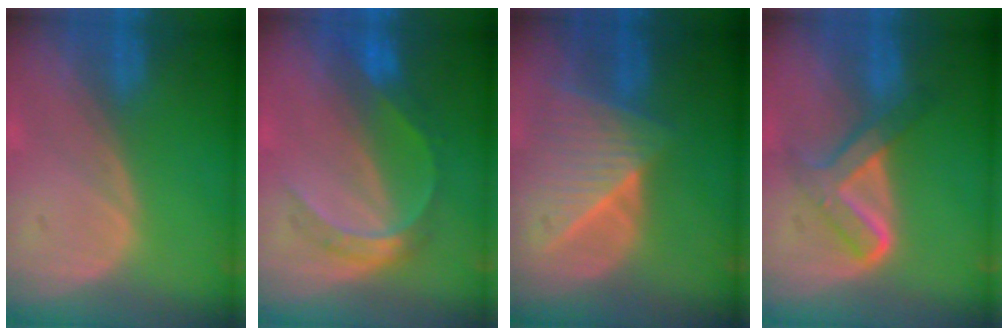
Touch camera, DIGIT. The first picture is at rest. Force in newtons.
{"total": 6.4, "press": 5.5, "slide": 3.2}
{"total": 8.3, "press": 7.5, "slide": 3.5}
{"total": 5.7, "press": 5.7, "slide": 0.3}